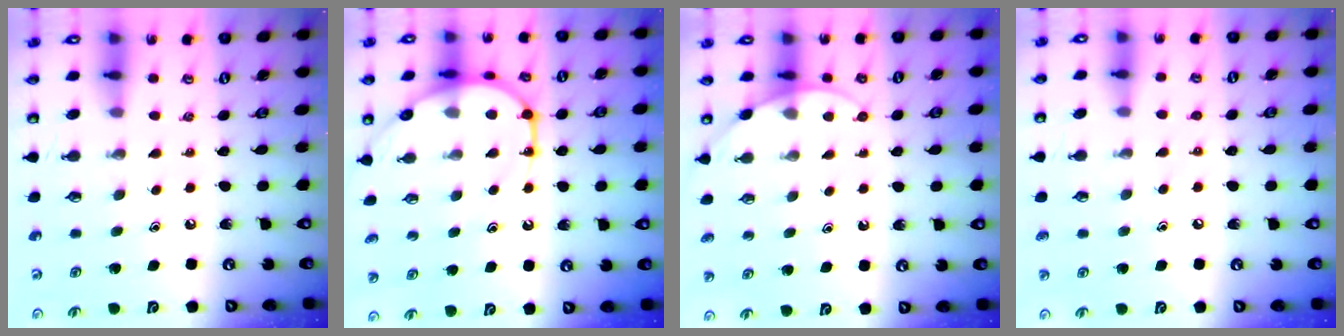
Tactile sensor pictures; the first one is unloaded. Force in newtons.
{"total": 14.6, "press": 14.6, "slide": 1.4}
{"total": 5.1, "press": 5.1, "slide": 0.2}
{"total": 5.2, "press": 5.1, "slide": 0.6}